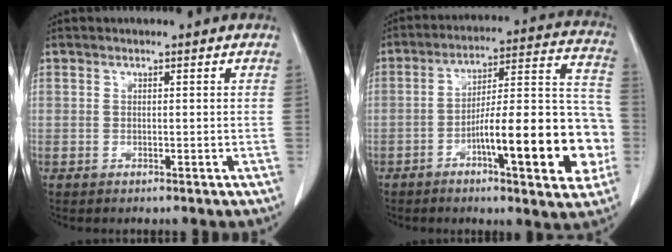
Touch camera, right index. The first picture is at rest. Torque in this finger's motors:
{"motor_torque": [1.77, -0.37, 0.65, 0.18]}